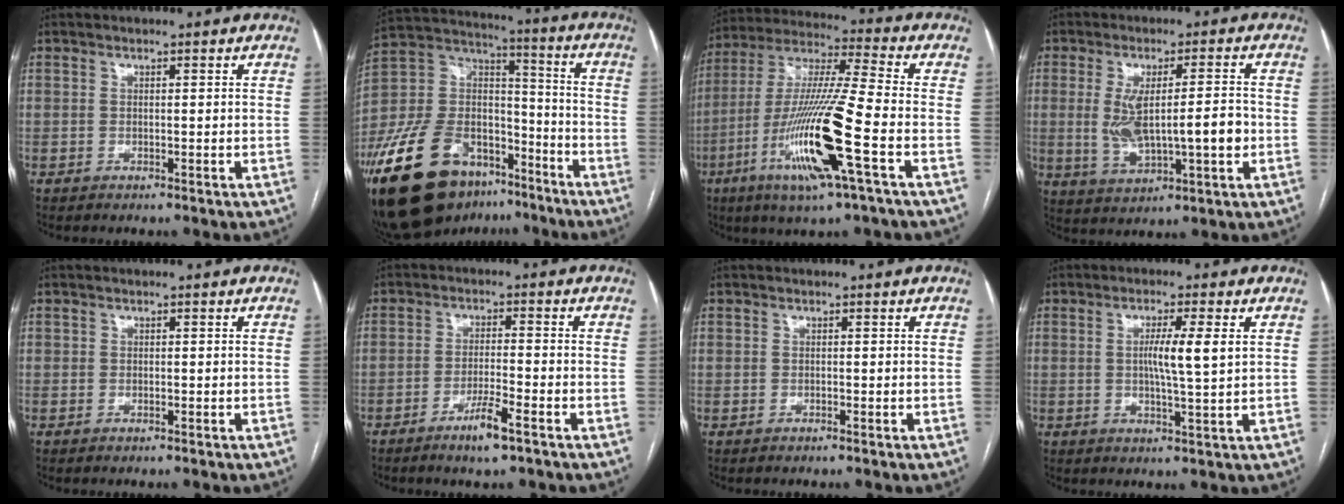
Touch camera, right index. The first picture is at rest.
{"total": 24.6, "force": [-15.3, 13.4, 13.9], "torque": [-0.323, 0.024, -0.264]}
{"total": 18.4, "force": [-6.6, 0.2, 17.1], "torque": [-0.356, -0.022, -0.128]}
{"total": 10.5, "force": [-0.7, 2.7, 10.2], "torque": [-0.193, 0.008, -0.001]}
{"total": 0.0}
{"total": 4.9, "force": [-3.1, 0.2, 3.8], "torque": [-0.073, -0.006, -0.056]}
{"total": 0.0}
{"total": 5.6, "force": [1.0, -0.1, 5.5], "torque": [-0.100, -0.004, 0.017]}